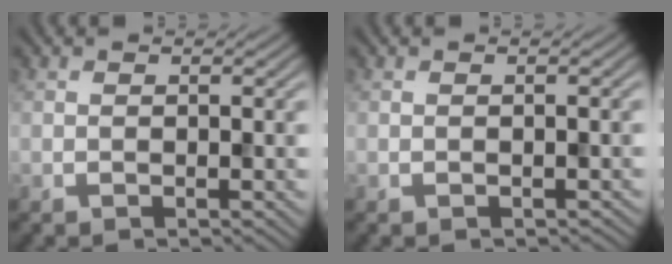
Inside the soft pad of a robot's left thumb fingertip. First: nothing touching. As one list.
[{"total": 0.0}]